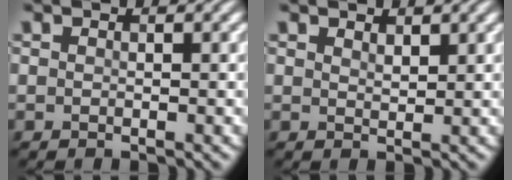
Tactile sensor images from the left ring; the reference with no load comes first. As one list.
[{"total": 1.2, "force": [1.0, 0.4, 0.5], "torque": [-0.012, -0.002, 0.020]}]